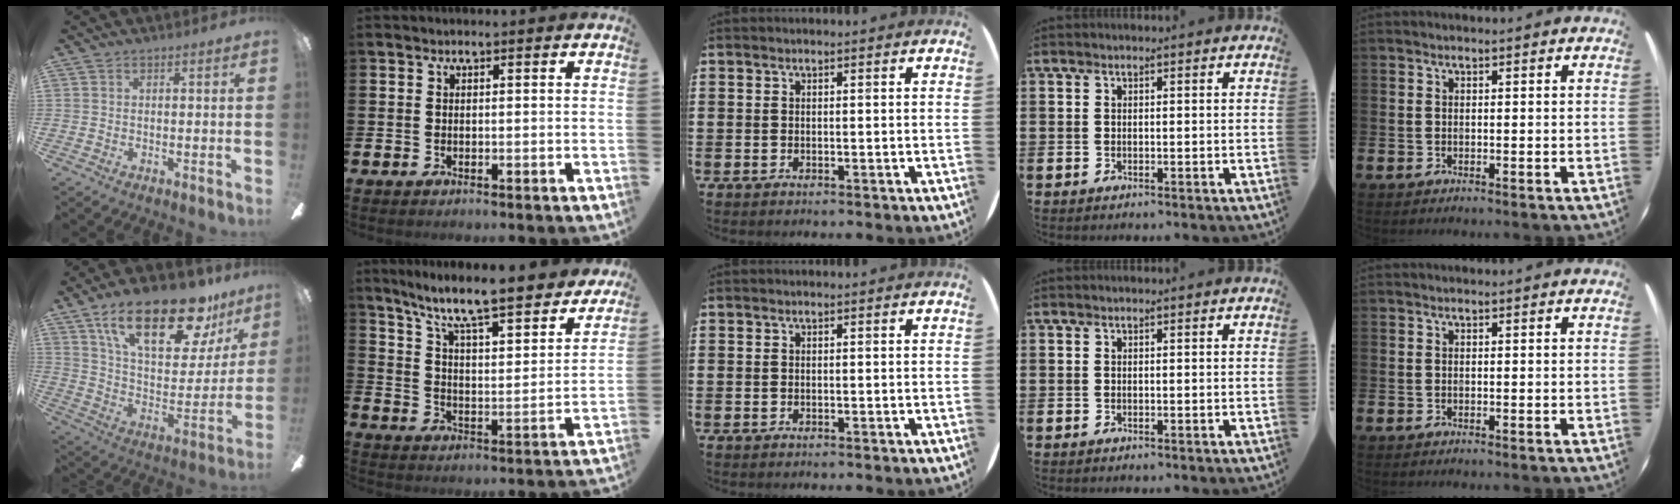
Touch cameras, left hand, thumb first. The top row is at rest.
{"thumb": {"total": 25.5, "force": [16.2, 10.1, 16.8], "torque": [-0.267, -0.087, 0.271]}, "index": {"total": 9.4, "force": [8.5, 0.8, 4.1], "torque": [-0.111, -0.064, 0.139]}}